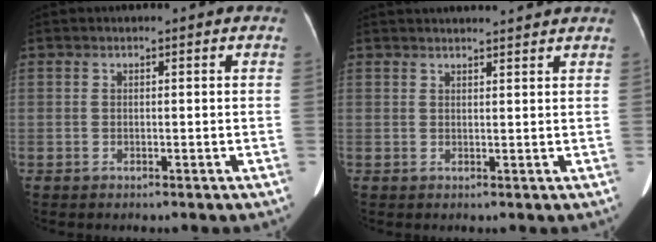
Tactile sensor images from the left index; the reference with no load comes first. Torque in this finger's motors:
{"motor_torque": [-0.11, -0.55, -0.04, 0.01]}